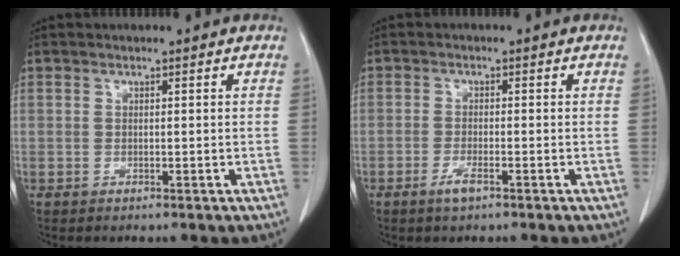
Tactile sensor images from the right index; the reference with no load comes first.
{"total": 2.3, "force": [-1.4, 0.4, 1.8], "torque": [-0.034, 0.000, -0.025]}